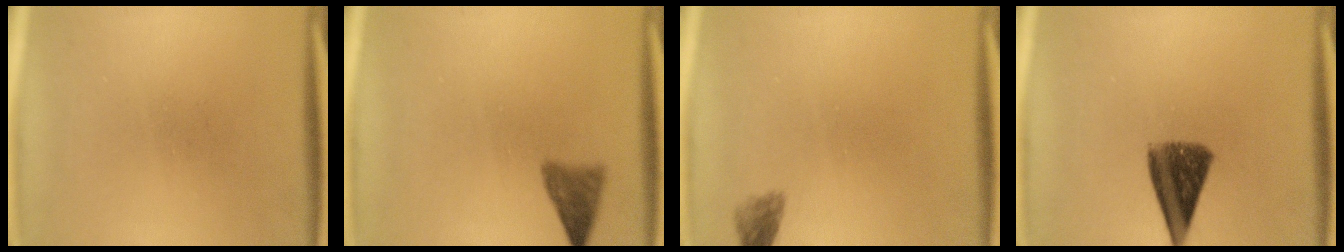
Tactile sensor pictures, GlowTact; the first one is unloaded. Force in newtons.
{"total": 2.9}
{"total": 1.7}
{"total": 8.8}